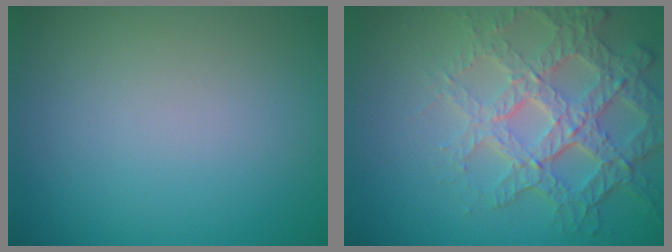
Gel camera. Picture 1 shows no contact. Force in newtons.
{"total": 6.4, "press": 5.1, "slide": 3.8}